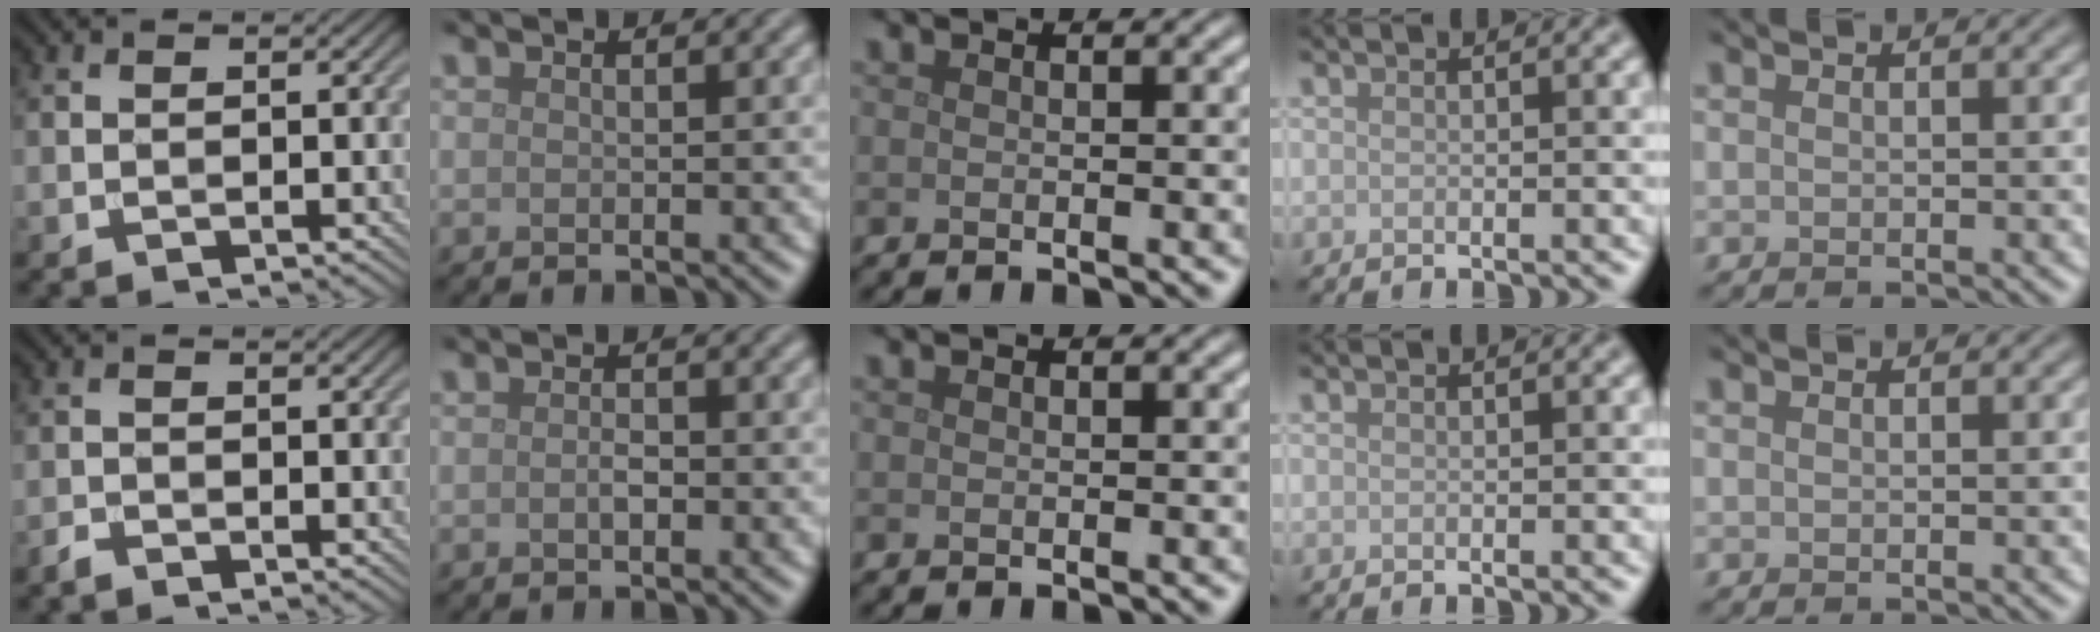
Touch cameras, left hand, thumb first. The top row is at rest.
{"thumb": {"total": 1.2, "force": [-1.1, 0.3, 0.4], "torque": [-0.009, 0.000, -0.027]}, "index": {"total": 0.9, "force": [-0.2, 0.4, 0.8], "torque": [-0.016, 0.000, -0.004]}}